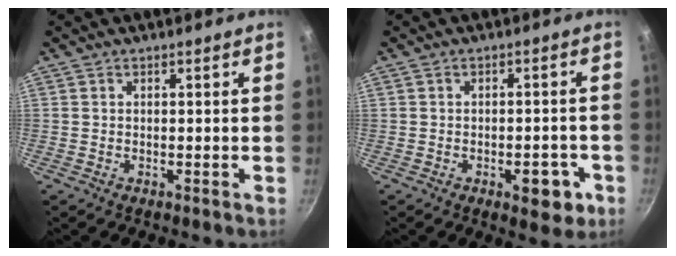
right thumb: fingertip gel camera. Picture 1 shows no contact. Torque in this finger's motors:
{"motor_torque": [1.13, 0.50, -0.26, 0.04, 0.16]}